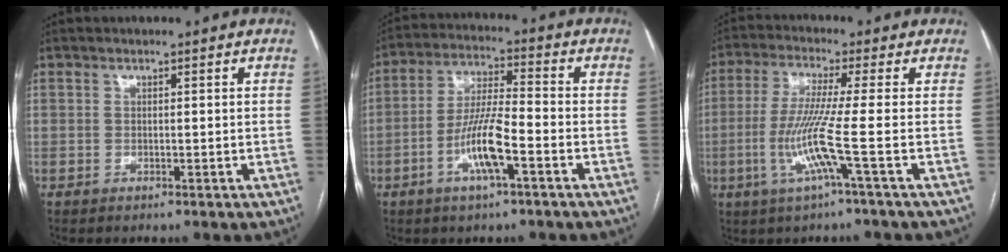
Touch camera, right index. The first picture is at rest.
{"total": 9.4, "force": [-3.6, 1.3, 8.6], "torque": [-0.171, 0.003, -0.069]}
{"total": 8.6, "force": [-2.4, -1.7, 8.1], "torque": [-0.170, -0.015, -0.052]}